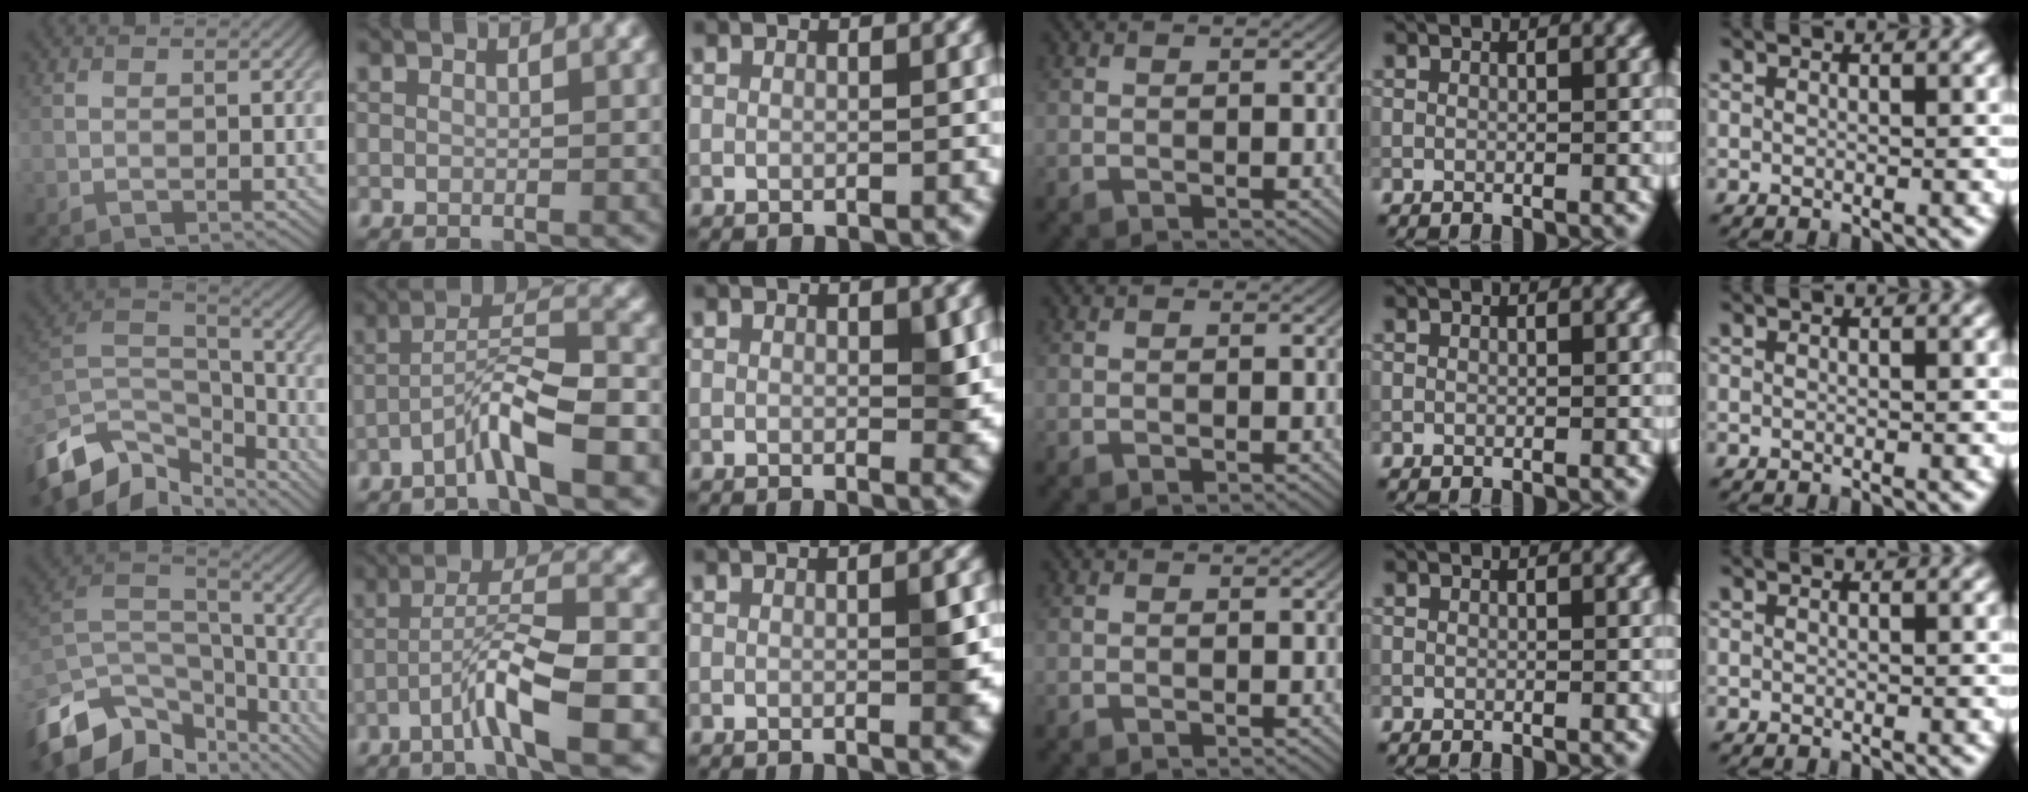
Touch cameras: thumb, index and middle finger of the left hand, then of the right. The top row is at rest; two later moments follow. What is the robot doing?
{"motion": "lift_and_place", "object": "calculator"}